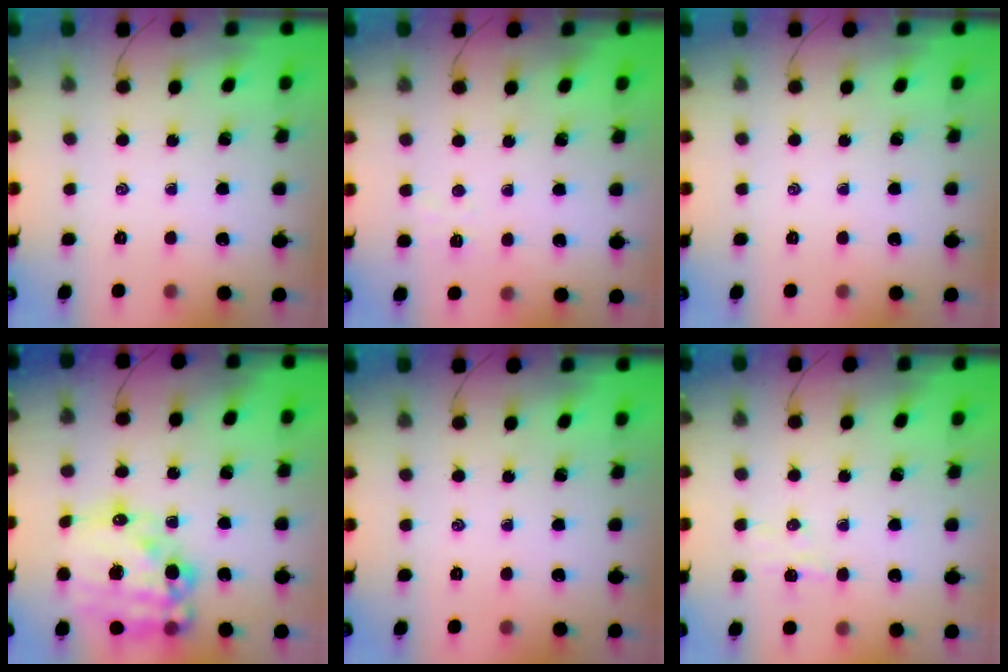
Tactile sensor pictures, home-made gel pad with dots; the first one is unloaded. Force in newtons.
{"total": 3.1, "press": 2.9, "slide": 0.9}
{"total": 0.0}
{"total": 20.9, "press": 20.4, "slide": 4.6}
{"total": 0.0}
{"total": 4.3, "press": 4.2, "slide": 1.0}